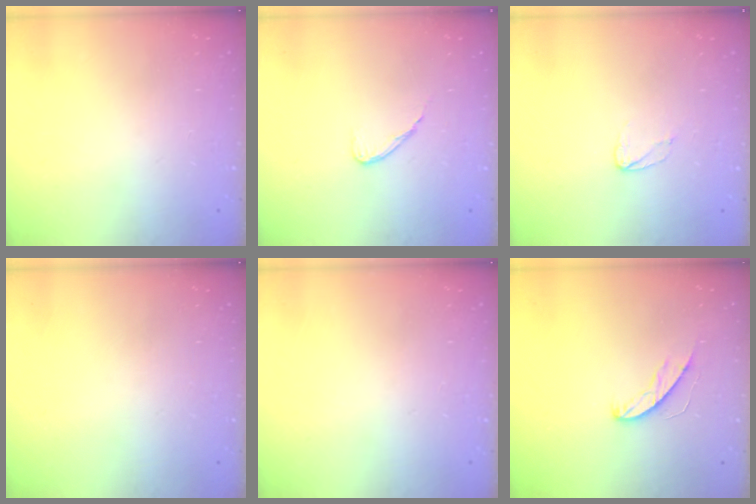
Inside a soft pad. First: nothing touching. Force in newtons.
{"total": 5.6, "press": 5.6, "slide": 0.4}
{"total": 4.1, "press": 4.1, "slide": 0.4}
{"total": 0.0}
{"total": 0.0}
{"total": 5.8, "press": 5.8, "slide": 0.4}